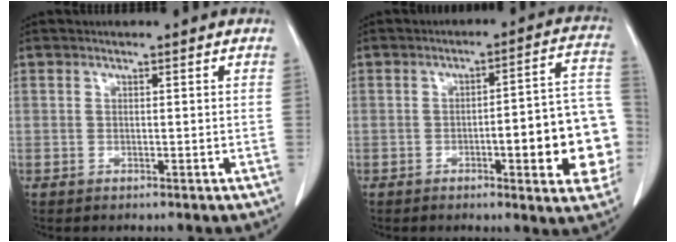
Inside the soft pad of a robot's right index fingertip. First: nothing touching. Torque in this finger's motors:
{"motor_torque": [0.59, -0.16, 0.31, 0.10]}